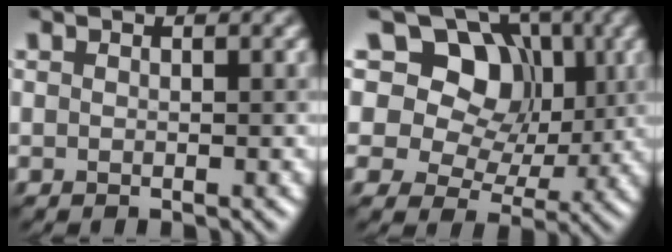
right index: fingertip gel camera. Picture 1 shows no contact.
{"total": 13.2, "force": [6.1, 8.9, 7.7], "torque": [-0.104, 0.035, 0.065]}